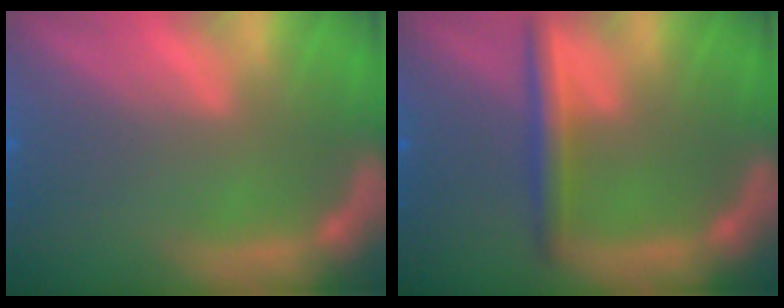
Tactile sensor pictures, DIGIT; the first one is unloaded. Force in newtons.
{"total": 3.0}